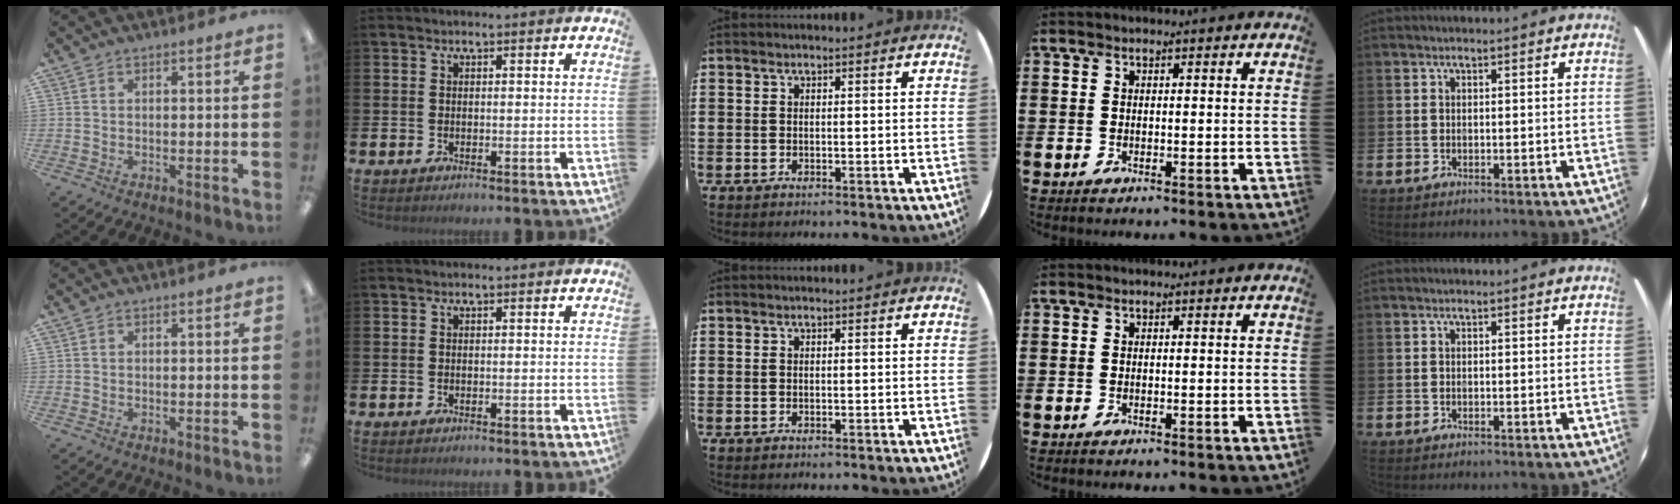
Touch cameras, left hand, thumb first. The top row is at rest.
{}